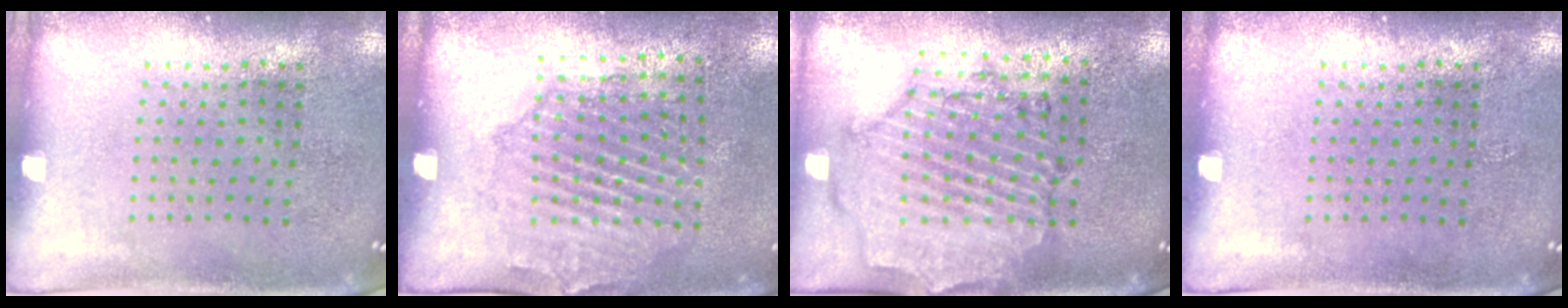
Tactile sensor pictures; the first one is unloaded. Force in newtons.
{"total": 1.7, "press": 1.5, "slide": 0.8}
{"total": 1.6, "press": 1.6, "slide": 0.4}
{"total": 0.0}